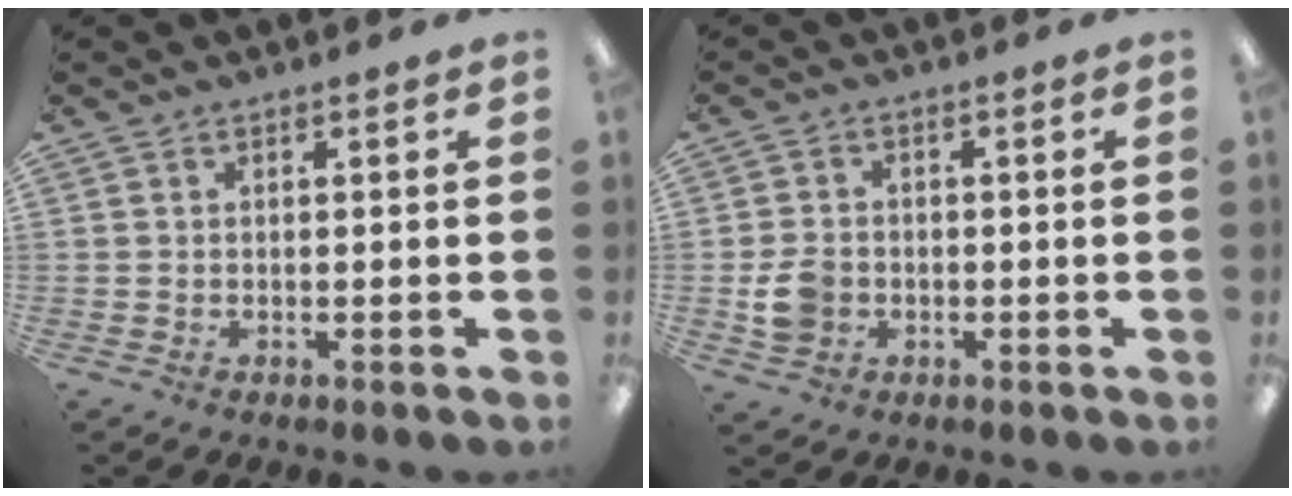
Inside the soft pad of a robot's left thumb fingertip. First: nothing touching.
{"total": 5.6, "force": [-1.3, 4.7, 2.7], "torque": [-0.051, 0.004, -0.023]}